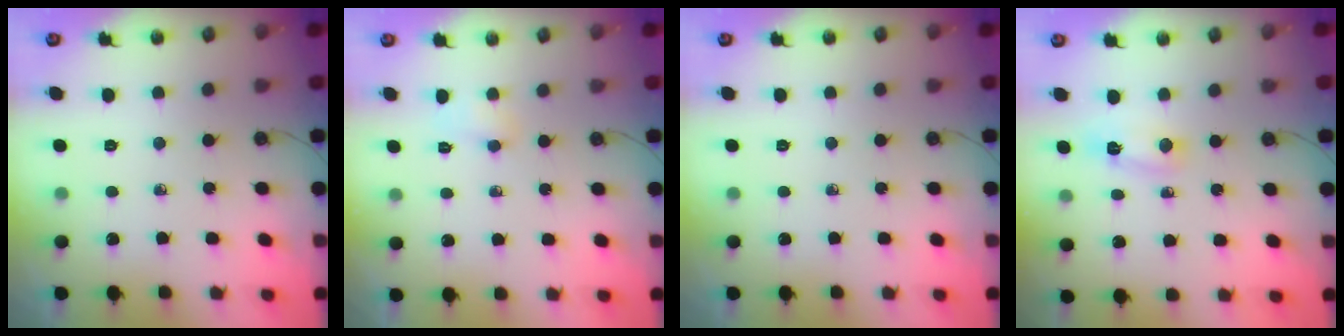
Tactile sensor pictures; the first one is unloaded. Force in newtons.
{"total": 16.7, "press": 5.2, "slide": 15.9}
{"total": 0.0}
{"total": 3.5, "press": 3.1, "slide": 1.5}